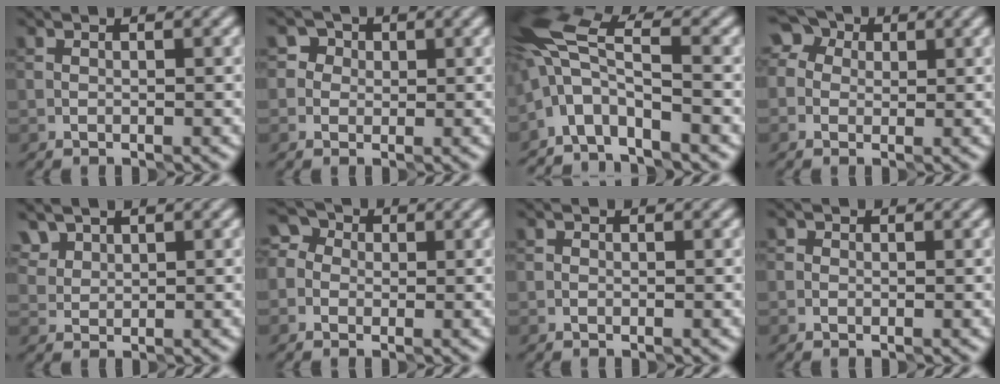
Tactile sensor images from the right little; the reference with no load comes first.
{"total": 2.6, "force": [0.9, 2.3, 0.7], "torque": [0.014, 0.008, 0.000]}
{"total": 5.6, "force": [-3.4, 2.1, 3.9], "torque": [-0.081, 0.010, -0.076]}
{"total": 4.3, "force": [1.5, 3.4, 2.0], "torque": [-0.018, 0.021, -0.007]}
{"total": 2.5, "force": [1.9, 1.5, 0.6], "torque": [-0.022, 0.000, 0.050]}
{"total": 2.9, "force": [0.2, 2.7, 1.2], "torque": [-0.012, 0.019, -0.016]}
{"total": 0.0}
{"total": 0.8, "force": [0.3, 0.7, 0.3], "torque": [-0.001, -0.007, -0.008]}